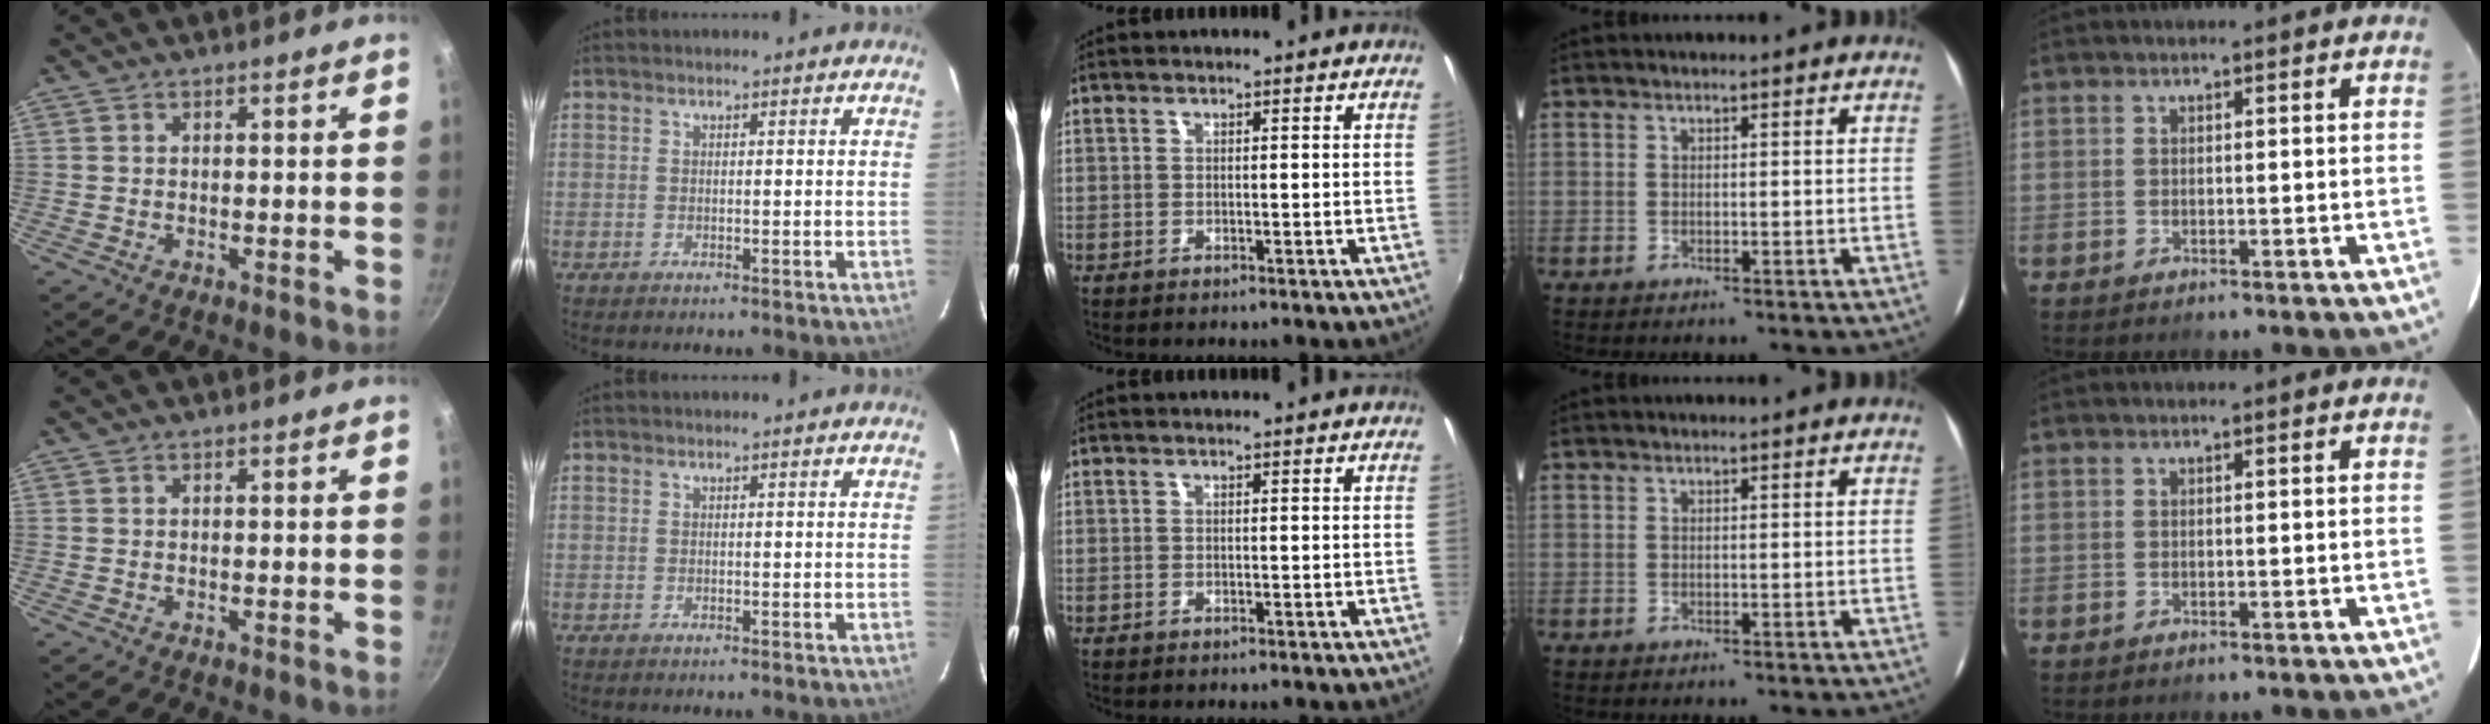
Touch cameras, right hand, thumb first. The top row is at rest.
{}